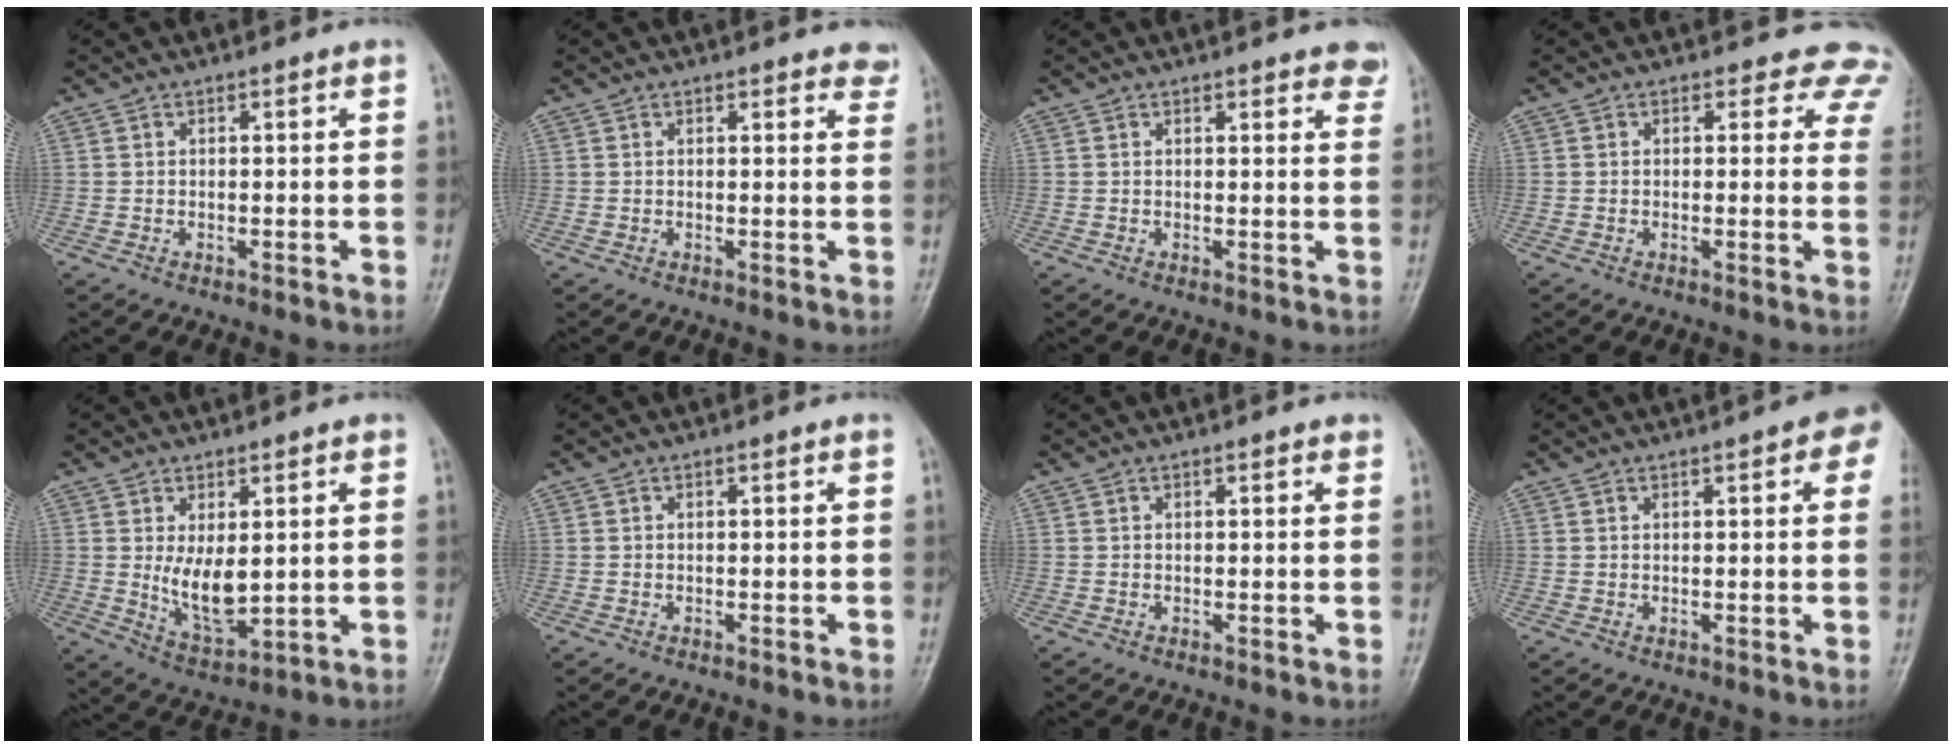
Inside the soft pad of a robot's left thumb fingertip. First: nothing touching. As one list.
[{"total": 3.6, "force": [2.9, 1.4, 1.5], "torque": [0.009, -0.010, 0.022]}, {"total": 4.8, "force": [3.7, 1.6, 2.7], "torque": [-0.005, -0.010, 0.035]}, {"total": 6.6, "force": [5.3, 3.6, 1.4], "torque": [0.031, -0.016, 0.028]}, {"total": 8.6, "force": [1.1, 4.4, 7.2], "torque": [-0.107, -0.027, 0.035]}, {"total": 0.0}, {"total": 0.8, "force": [0.5, 0.4, 0.5], "torque": [-0.006, -0.001, 0.003]}, {"total": 6.1, "force": [2.6, 1.7, 5.3], "torque": [-0.048, 0.002, 0.022]}]